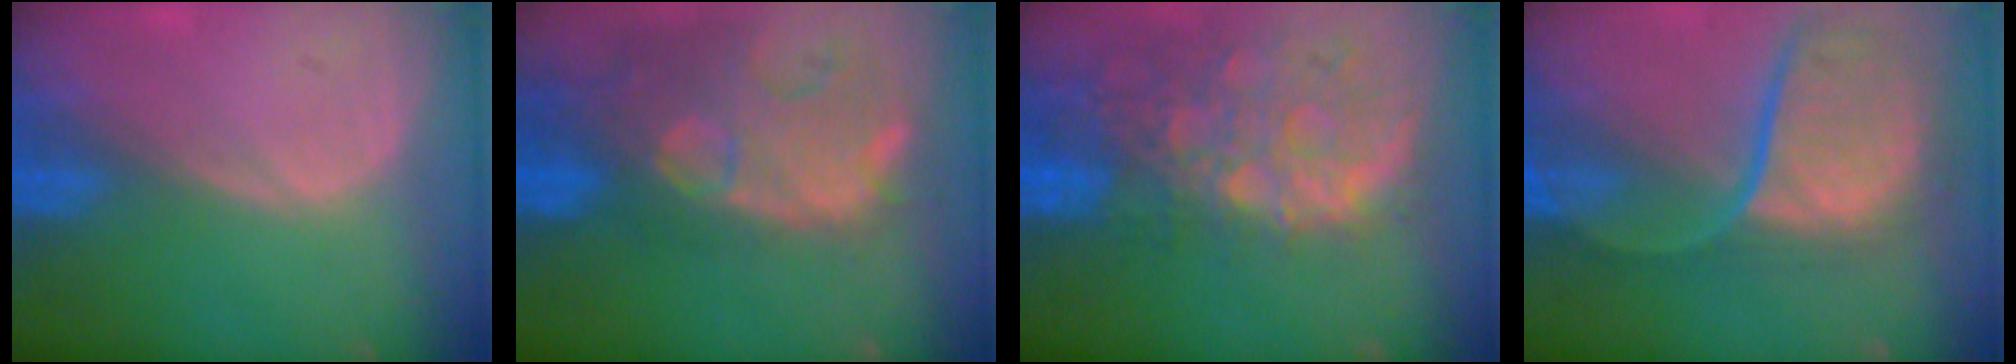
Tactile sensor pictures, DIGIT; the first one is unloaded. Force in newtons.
{"total": 14.0, "press": 11.5, "slide": 8.1}
{"total": 13.0, "press": 10.7, "slide": 7.4}
{"total": 12.0, "press": 9.8, "slide": 6.9}